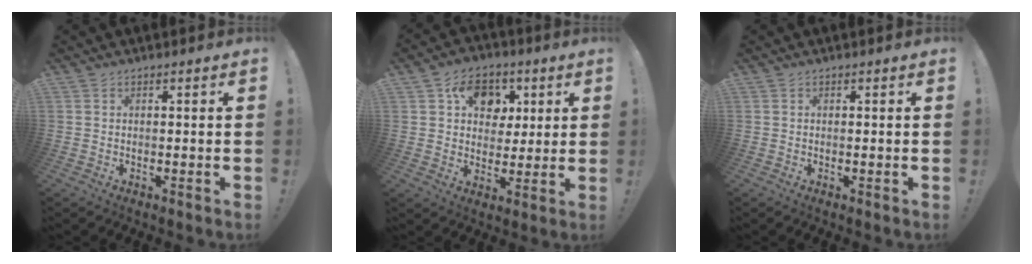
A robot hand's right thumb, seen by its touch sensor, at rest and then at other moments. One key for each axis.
{"total": 12.5, "fx": 4.6, "fy": 10.0, "fz": 5.9, "tx": -0.084, "ty": -0.009, "tz": 0.090}
{"total": 0.0}